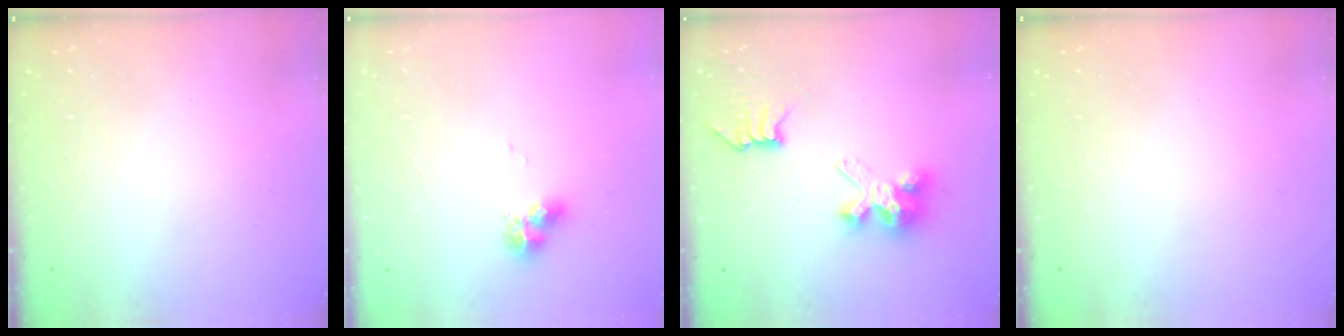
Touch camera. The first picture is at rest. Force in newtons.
{"total": 7.4, "press": 7.4, "slide": 0.5}
{"total": 7.4, "press": 7.4, "slide": 0.0}
{"total": 0.0}